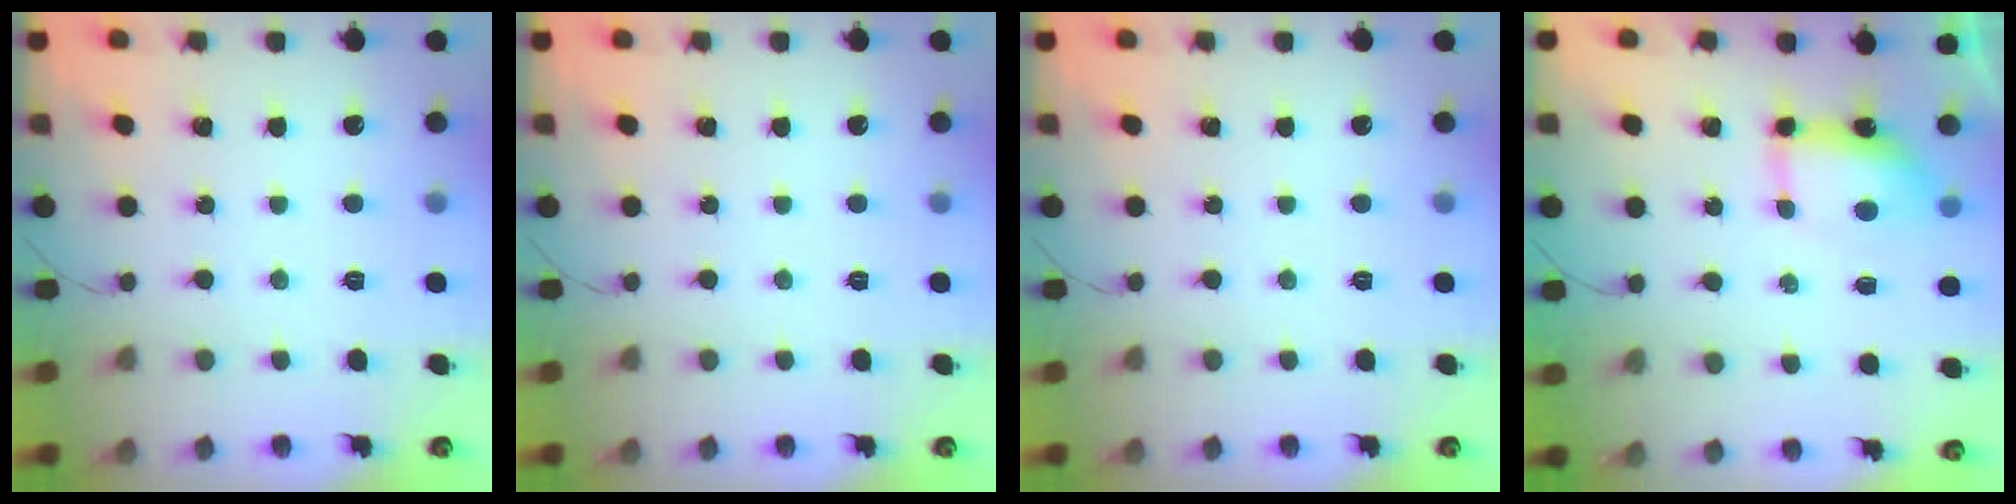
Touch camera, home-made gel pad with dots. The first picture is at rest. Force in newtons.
{"total": 0.0}
{"total": 0.0}
{"total": 7.5, "press": 7.5, "slide": 0.6}